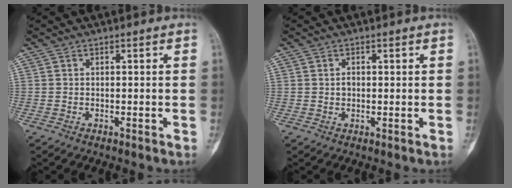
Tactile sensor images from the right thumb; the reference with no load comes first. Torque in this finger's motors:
{"motor_torque": [0.00, 0.00, 0.16, -0.13, -0.02]}